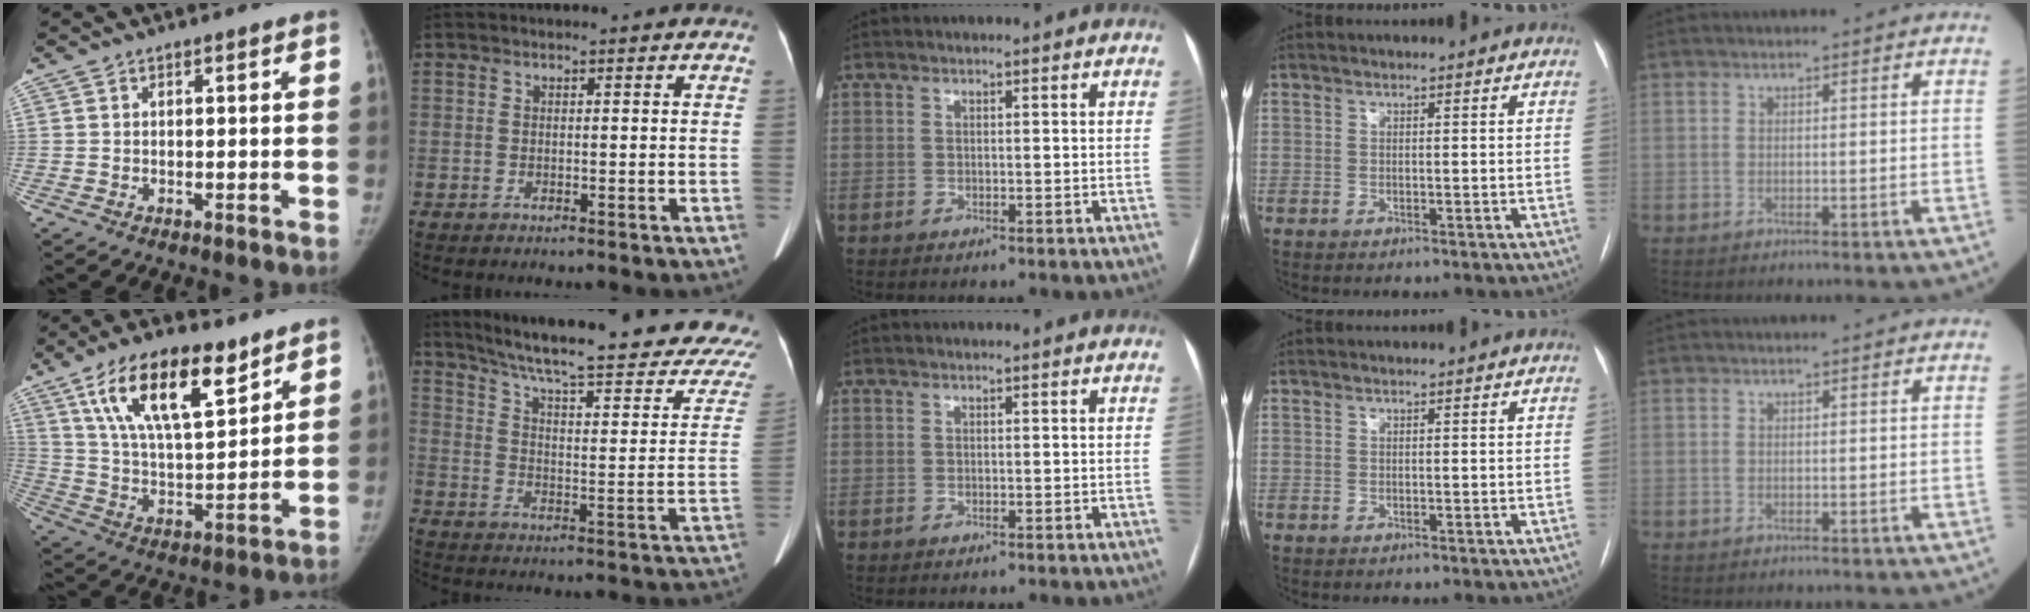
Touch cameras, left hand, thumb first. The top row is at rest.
{"thumb": {"total": 18.8, "force": [10.7, 7.5, 13.5], "torque": [-0.201, -0.042, 0.197]}, "index": {"total": 29.1, "force": [24.6, 2.8, 15.3], "torque": [-0.230, -0.055, 0.315]}}